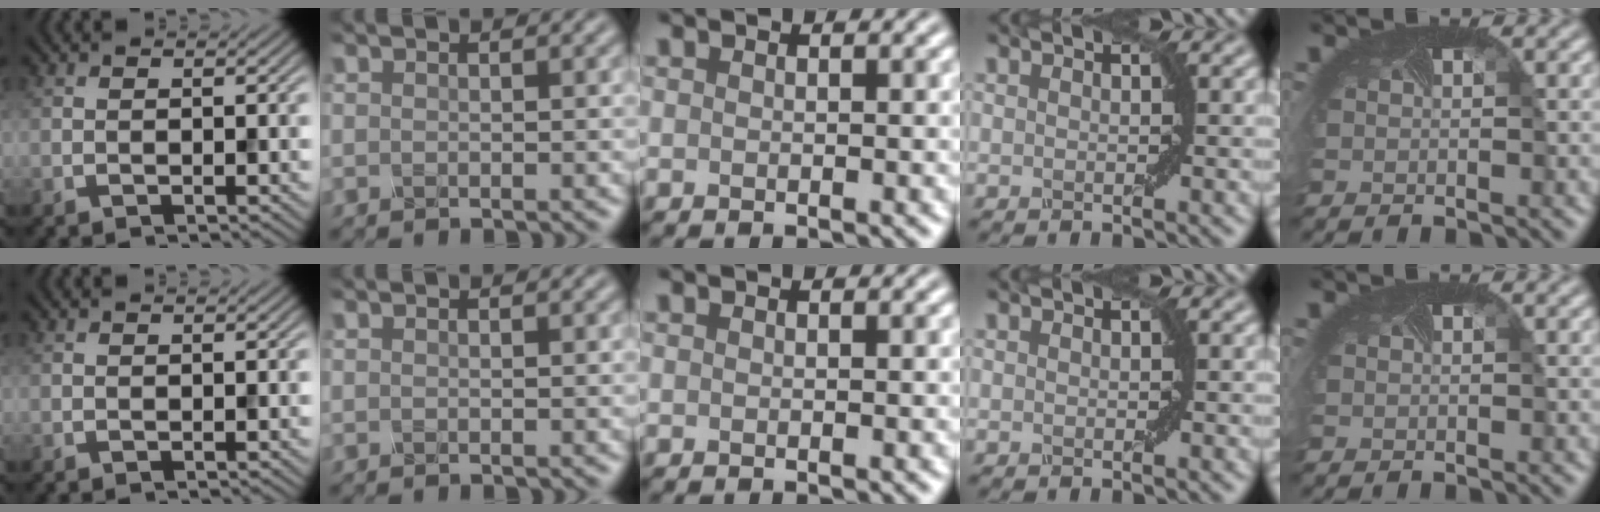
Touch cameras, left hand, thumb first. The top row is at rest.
{}